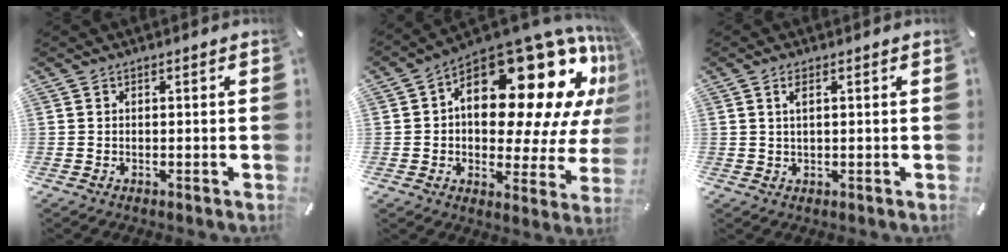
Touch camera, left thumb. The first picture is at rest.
{"total": 26.5, "force": [11.0, 13.3, 20.1], "torque": [-0.281, -0.094, 0.187]}
{"total": 2.0, "force": [0.7, 0.7, 1.7], "torque": [-0.038, 0.003, 0.012]}